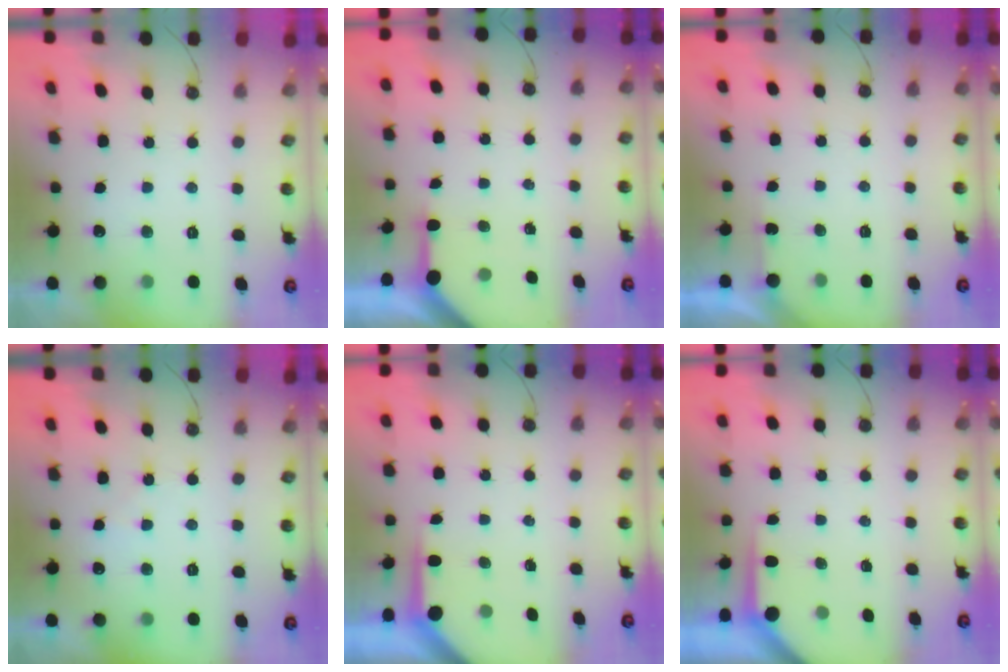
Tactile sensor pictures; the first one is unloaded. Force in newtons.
{"total": 3.2, "press": 3.2, "slide": 0.4}
{"total": 2.3, "press": 2.2, "slide": 0.3}
{"total": 3.1, "press": 3.1, "slide": 0.6}
{"total": 4.0, "press": 4.0, "slide": 0.3}
{"total": 3.7, "press": 3.7, "slide": 0.3}